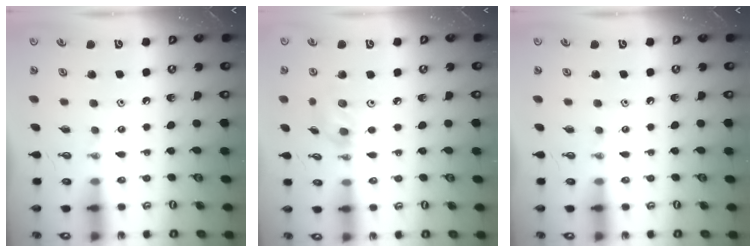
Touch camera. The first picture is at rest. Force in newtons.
{"total": 6.9, "press": 6.8, "slide": 0.9}
{"total": 0.0}